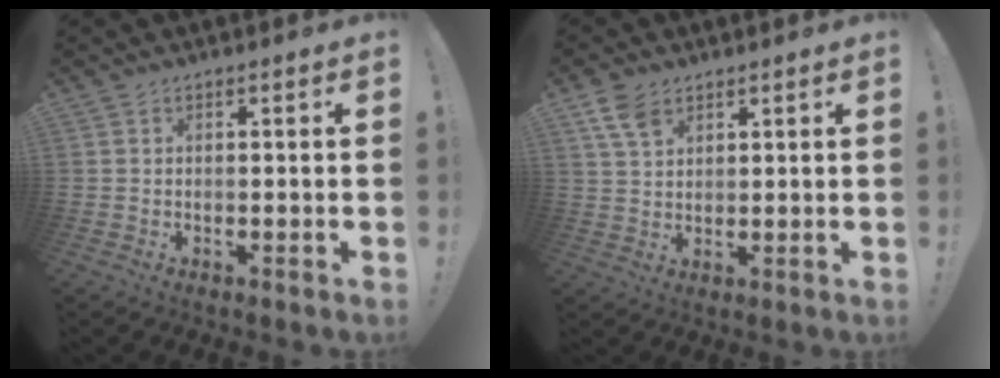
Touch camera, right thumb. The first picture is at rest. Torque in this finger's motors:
{"motor_torque": [-0.09, -0.03, 0.09, 0.66, 0.14]}